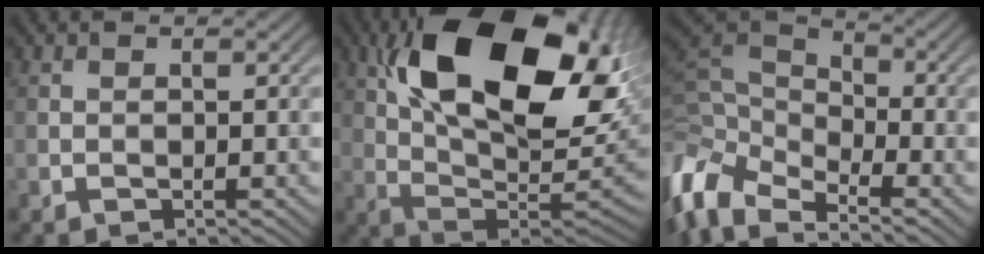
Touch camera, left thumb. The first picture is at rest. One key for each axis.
{"total": 20.7, "fx": 7.8, "fy": 10.3, "fz": 16.2, "tx": -0.300, "ty": 0.020, "tz": 0.133}
{"total": 10.3, "fx": -5.4, "fy": 4.9, "fz": 7.2, "tx": -0.179, "ty": -0.001, "tz": -0.113}